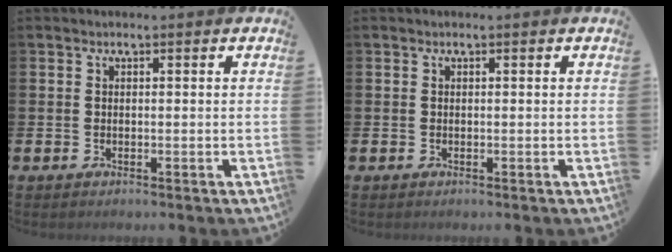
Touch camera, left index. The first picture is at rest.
{"total": 0.0}